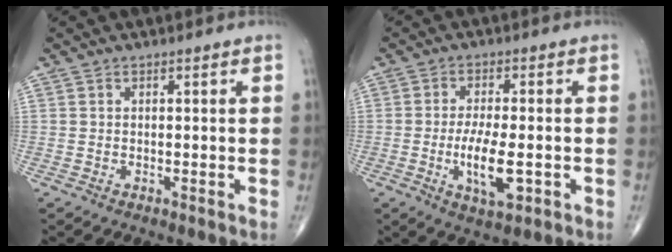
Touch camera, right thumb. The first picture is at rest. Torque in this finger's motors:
{"motor_torque": [2.77, 2.24, 0.72, 0.66, 0.35]}